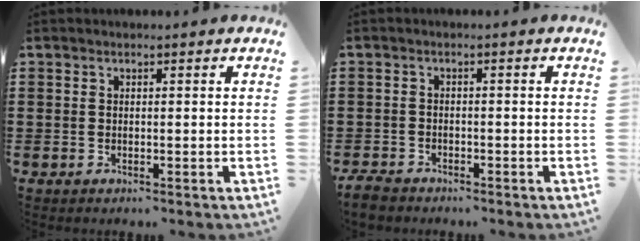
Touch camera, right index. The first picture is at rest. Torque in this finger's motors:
{"motor_torque": [-0.43, 0.46, -0.18, -0.21]}